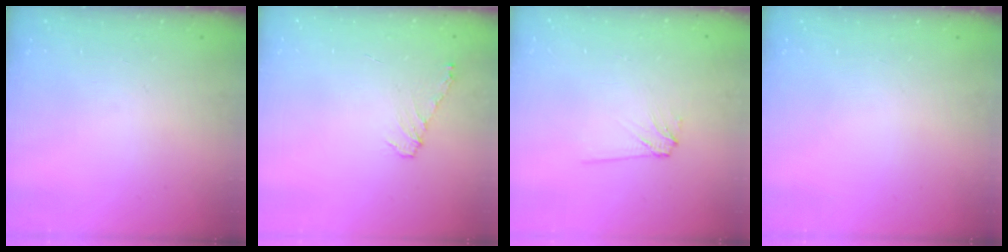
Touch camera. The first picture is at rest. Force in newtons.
{"total": 6.4, "press": 6.3, "slide": 0.6}
{"total": 4.2, "press": 4.2, "slide": 0.5}
{"total": 0.0}